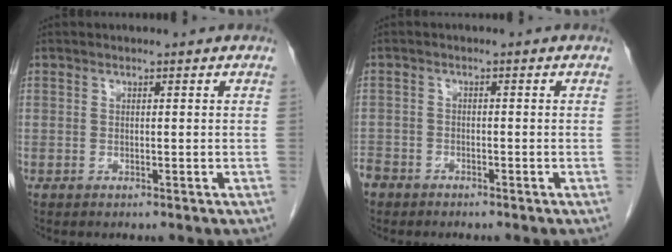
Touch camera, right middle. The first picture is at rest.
{"total": 4.6, "force": [-3.7, 2.6, 0.8], "torque": [-0.022, 0.000, -0.071]}